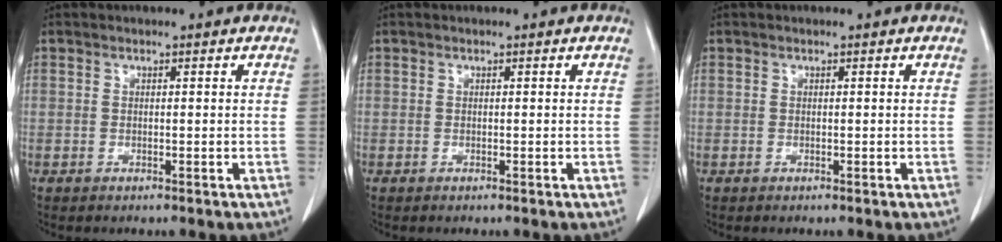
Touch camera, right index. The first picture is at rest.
{"total": 0.0}
{"total": 0.0}